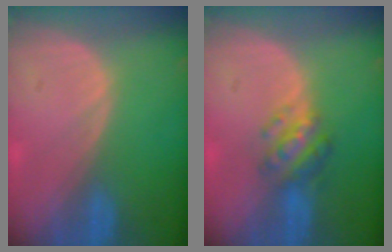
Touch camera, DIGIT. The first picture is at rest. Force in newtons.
{"total": 5.1, "press": 5.0, "slide": 1.2}